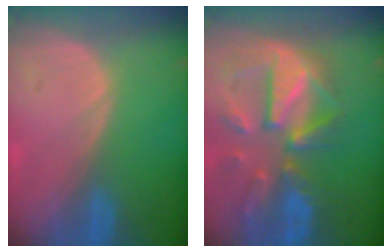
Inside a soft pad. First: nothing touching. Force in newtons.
{"total": 12.1, "press": 10.5, "slide": 5.9}